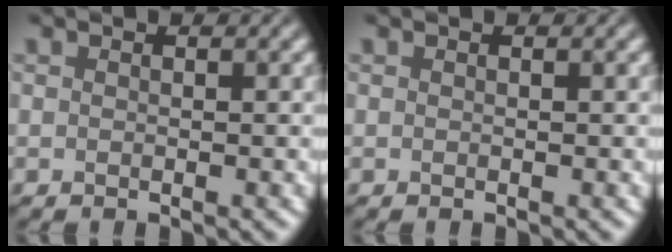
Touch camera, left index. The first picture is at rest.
{"total": 0.0}